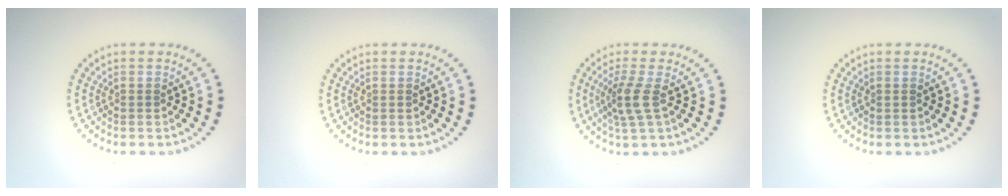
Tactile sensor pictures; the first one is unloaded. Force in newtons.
{"total": 0.0}
{"total": 2.5, "press": 1.9, "slide": 1.6}
{"total": 0.0}